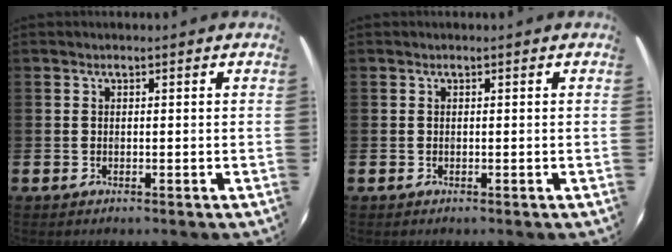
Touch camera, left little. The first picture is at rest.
{"total": 0.0}